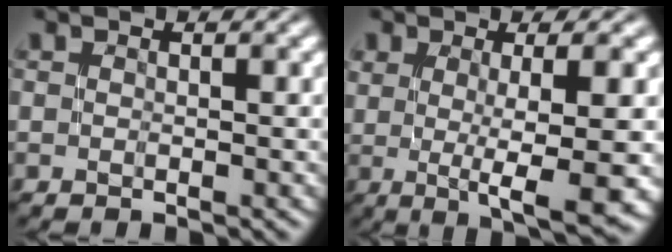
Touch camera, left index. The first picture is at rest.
{"total": 7.0, "force": [-0.3, 1.4, 6.9], "torque": [-0.101, -0.007, -0.001]}